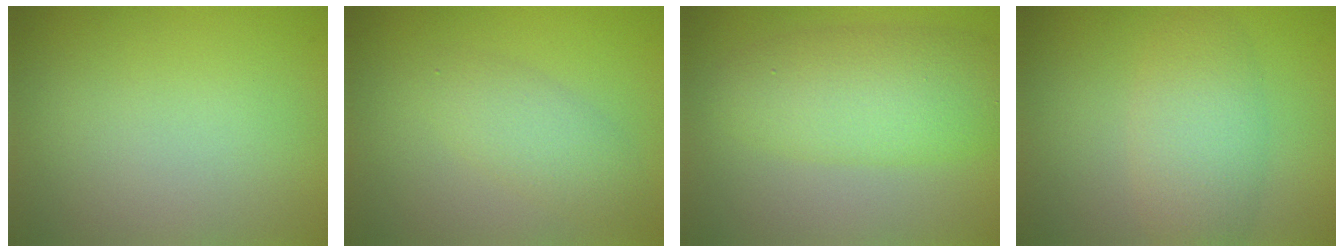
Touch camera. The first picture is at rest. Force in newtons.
{"total": 2.8, "press": 2.8, "slide": 0.1}
{"total": 6.0, "press": 6.0, "slide": 0.1}
{"total": 4.2, "press": 4.2, "slide": 0.1}